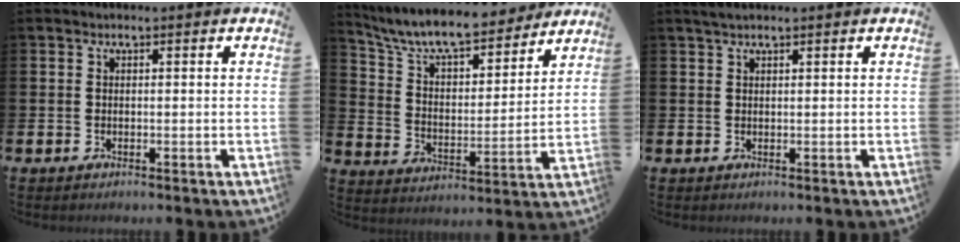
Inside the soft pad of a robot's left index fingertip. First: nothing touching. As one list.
[{"total": 9.1, "force": [8.3, 1.8, 3.1], "torque": [-0.092, -0.059, 0.142]}, {"total": 1.5, "force": [1.3, 0.2, 0.8], "torque": [-0.012, 0.002, 0.023]}]